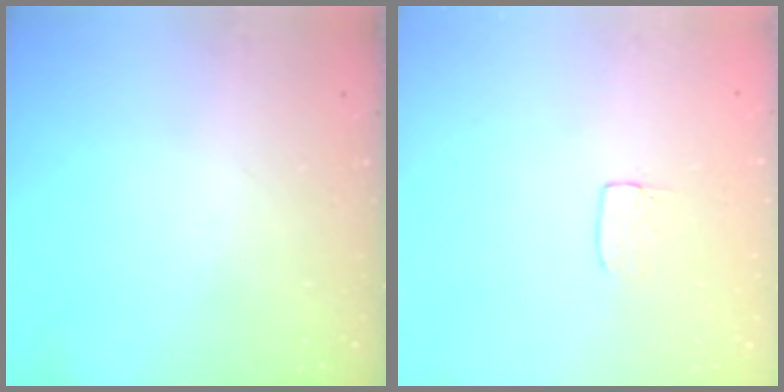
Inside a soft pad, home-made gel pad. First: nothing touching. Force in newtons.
{"total": 3.7, "press": 3.6, "slide": 0.2}